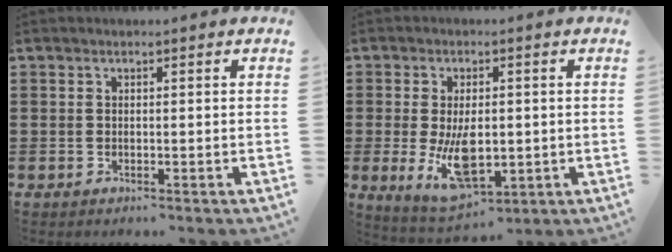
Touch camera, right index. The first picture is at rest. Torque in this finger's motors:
{"motor_torque": [0.66, 0.64, 0.75, 0.17]}